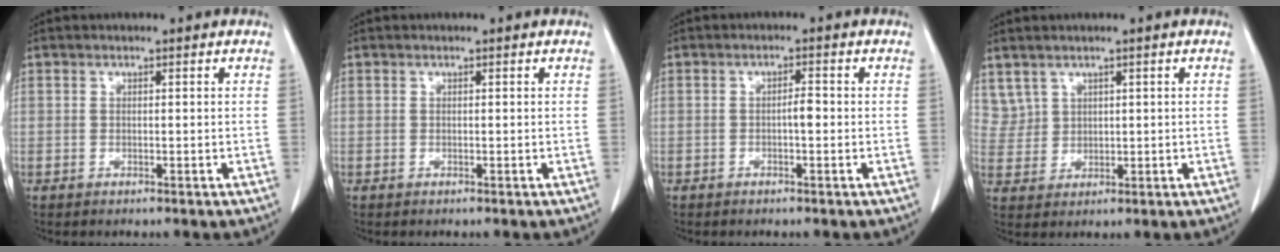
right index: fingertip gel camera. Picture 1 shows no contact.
{"total": 0.0}
{"total": 1.6, "force": [-0.4, 0.4, 1.5], "torque": [-0.023, 0.003, -0.009]}
{"total": 4.2, "force": [2.6, 3.2, 0.0], "torque": [0.002, 0.007, 0.061]}